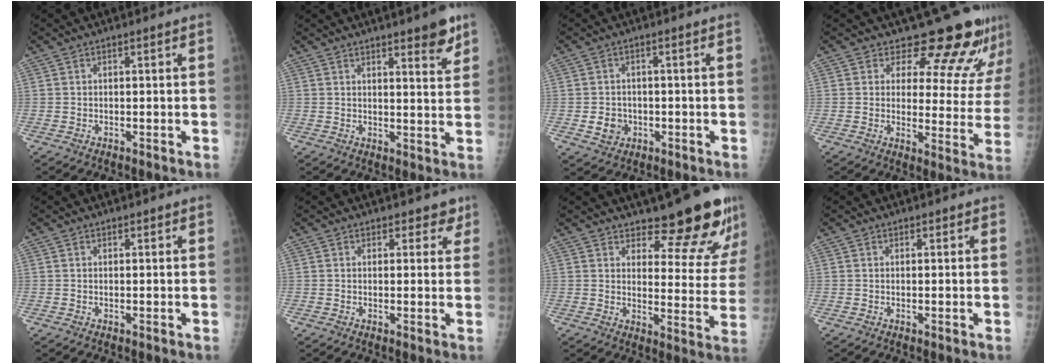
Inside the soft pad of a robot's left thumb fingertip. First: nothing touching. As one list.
[{"total": 6.3, "force": [4.1, 1.4, 4.6], "torque": [-0.049, -0.025, 0.052]}, {"total": 4.0, "force": [-0.9, 3.6, 1.6], "torque": [-0.012, 0.004, -0.008]}, {"total": 15.5, "force": [13.7, 5.7, 4.5], "torque": [-0.002, -0.101, 0.151]}, {"total": 0.6, "force": [0.6, 0.3, 0.2], "torque": [0.000, -0.004, 0.008]}, {"total": 3.2, "force": [2.4, 2.1, 0.7], "torque": [0.029, -0.010, 0.023]}, {"total": 14.6, "force": [12.6, 3.7, 6.5], "torque": [-0.041, -0.110, 0.156]}, {"total": 0.9, "force": [0.7, 0.5, 0.2], "torque": [0.004, -0.006, 0.007]}]